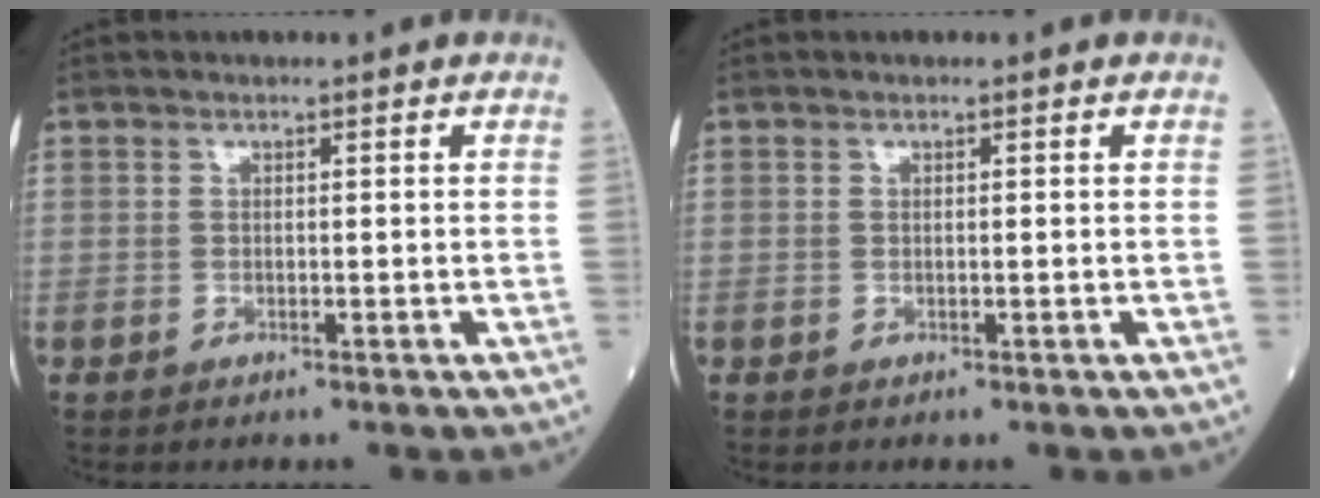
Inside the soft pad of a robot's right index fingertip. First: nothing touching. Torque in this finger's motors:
{"motor_torque": [0.00, -0.02, 0.04, 0.01]}